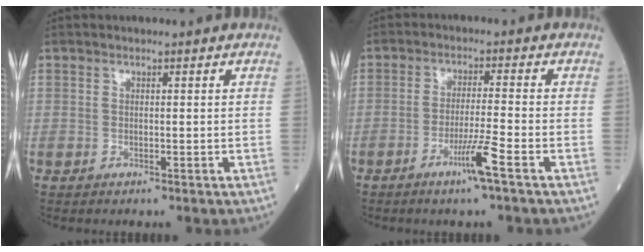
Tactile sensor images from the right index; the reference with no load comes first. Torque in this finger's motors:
{"motor_torque": [0.79, -0.62, 0.45, 0.15]}